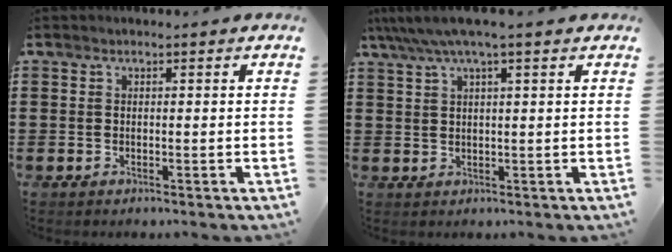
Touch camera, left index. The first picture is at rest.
{"total": 3.9, "force": [2.5, 0.2, 3.0], "torque": [-0.065, 0.002, 0.043]}